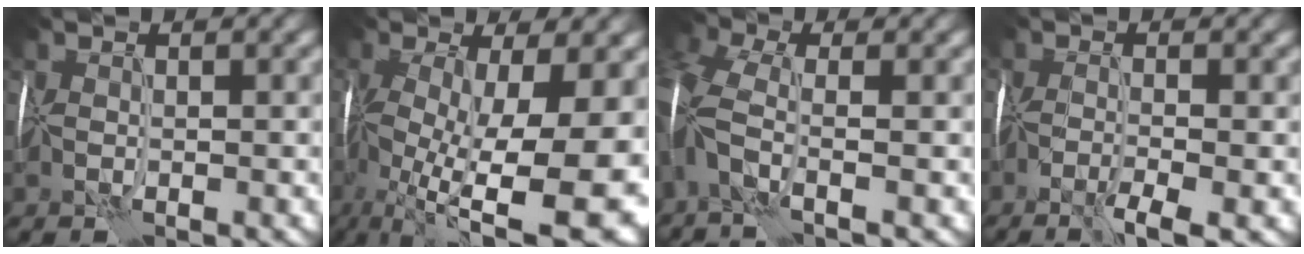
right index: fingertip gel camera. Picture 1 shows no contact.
{"total": 14.7, "force": [-3.4, 5.5, 13.2], "torque": [-0.240, -0.022, -0.048]}
{"total": 6.3, "force": [-1.6, 3.1, 5.3], "torque": [-0.153, 0.009, -0.047]}
{"total": 3.6, "force": [-2.4, 0.5, 2.6], "torque": [-0.059, -0.003, -0.053]}